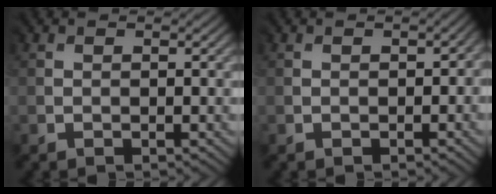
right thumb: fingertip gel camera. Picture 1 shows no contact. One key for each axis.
{"total": 0.9, "fx": -0.4, "fy": 0.6, "fz": 0.4, "tx": 0.001, "ty": -0.001, "tz": 0.000}